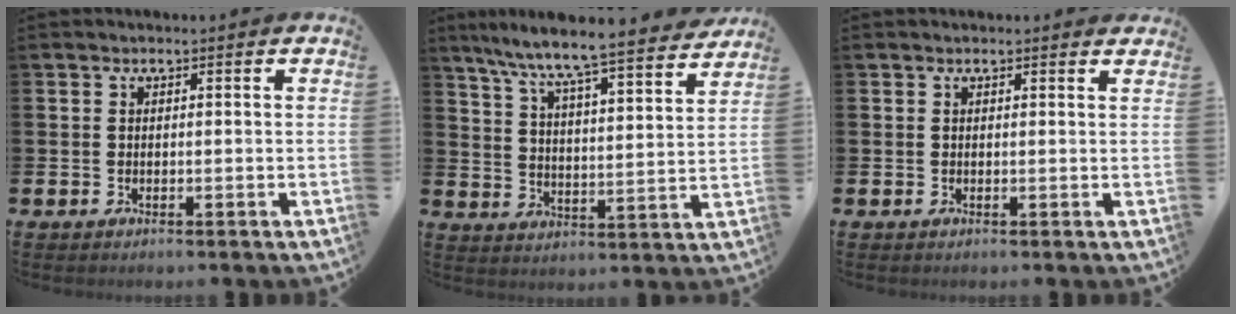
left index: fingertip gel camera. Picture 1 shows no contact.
{"total": 8.5, "force": [8.1, -0.3, 2.7], "torque": [-0.081, -0.068, 0.135]}
{"total": 0.6, "force": [0.6, 0.1, 0.1], "torque": [0.008, -0.003, 0.008]}